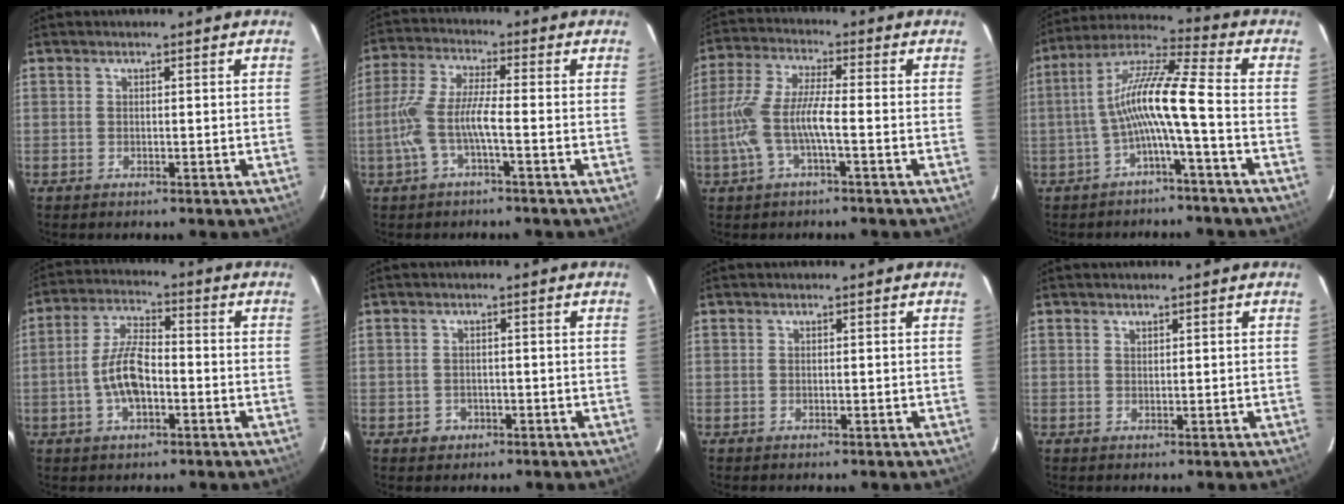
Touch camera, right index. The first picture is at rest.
{"total": 8.1, "force": [-2.6, 1.2, 7.6], "torque": [-0.172, 0.003, -0.046]}
{"total": 9.4, "force": [-2.5, 1.7, 8.9], "torque": [-0.198, 0.002, -0.045]}
{"total": 10.6, "force": [-2.9, -0.1, 10.1], "torque": [-0.210, 0.021, -0.057]}
{"total": 8.5, "force": [-2.4, 3.7, 7.3], "torque": [-0.148, 0.010, -0.042]}
{"total": 2.4, "force": [-0.9, 2.2, 0.3], "torque": [-0.008, 0.005, -0.010]}
{"total": 0.0}
{"total": 0.6, "force": [0.5, 0.2, 0.1], "torque": [-0.001, 0.002, 0.011]}